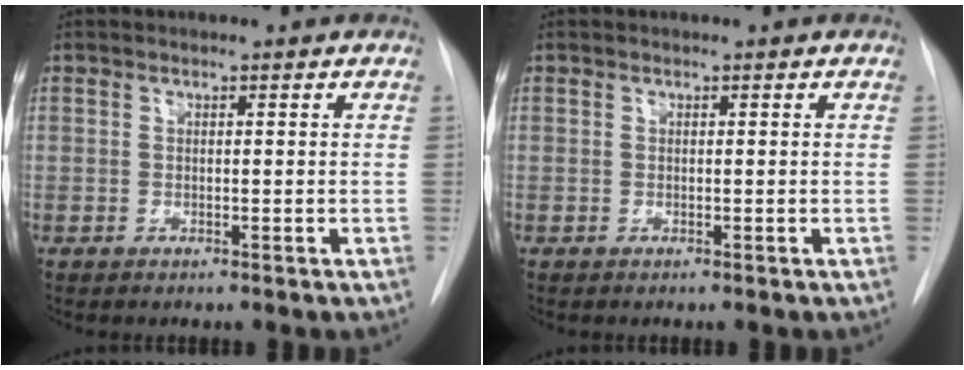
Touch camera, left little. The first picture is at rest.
{"total": 0.0}